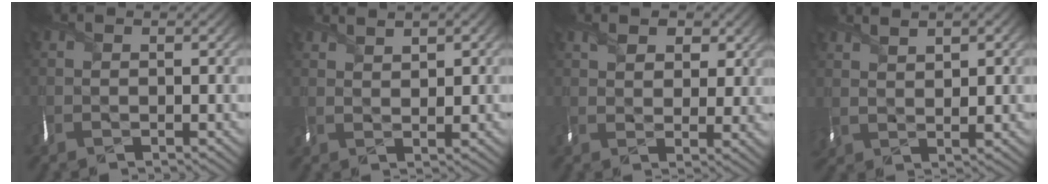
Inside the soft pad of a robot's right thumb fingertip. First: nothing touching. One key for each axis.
{"total": 3.0, "fx": 2.0, "fy": 1.0, "fz": 1.9, "tx": -0.037, "ty": -0.001, "tz": 0.046}
{"total": 4.2, "fx": 2.3, "fy": 2.6, "fz": 2.4, "tx": -0.047, "ty": -0.008, "tz": 0.043}
{"total": 4.3, "fx": 2.4, "fy": 1.8, "fz": 3.1, "tx": -0.066, "ty": 0.002, "tz": 0.055}